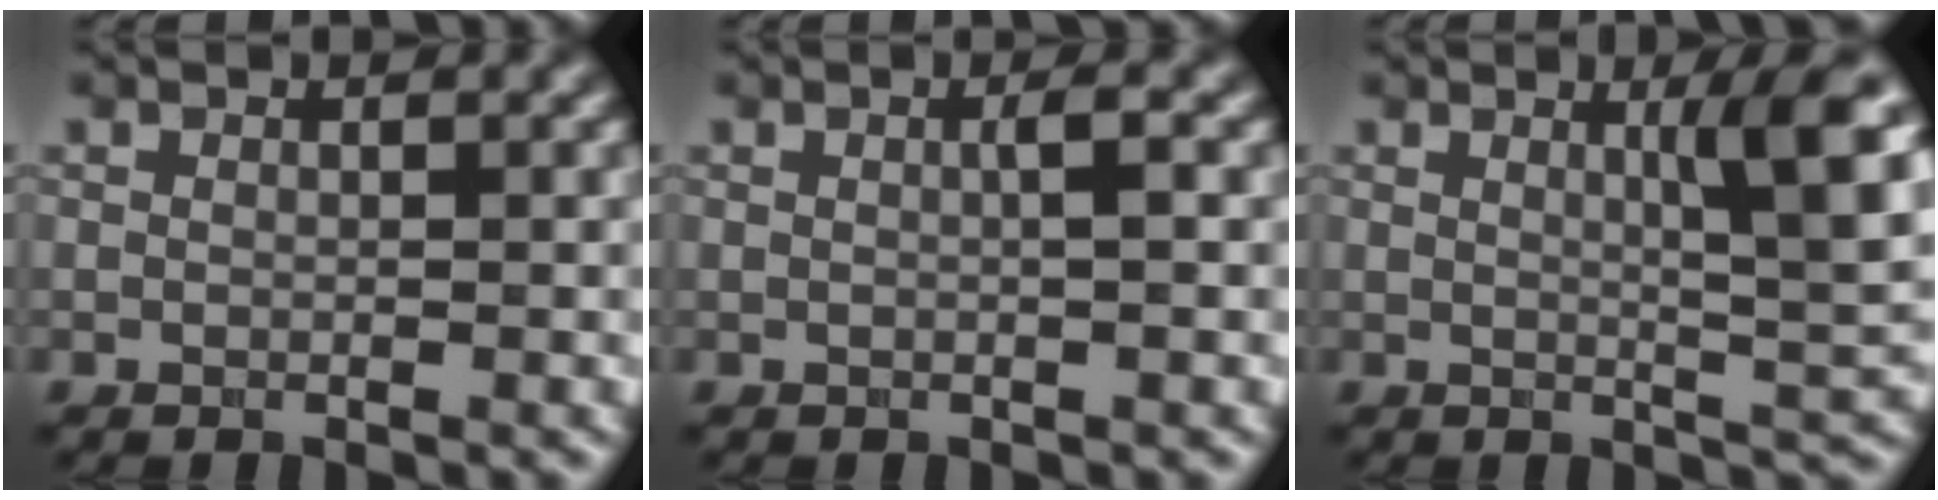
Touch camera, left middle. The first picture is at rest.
{"total": 1.3, "force": [-0.1, 0.1, 1.3], "torque": [-0.022, 0.009, 0.001]}
{"total": 5.9, "force": [1.6, 0.7, 5.6], "torque": [-0.072, 0.001, 0.035]}